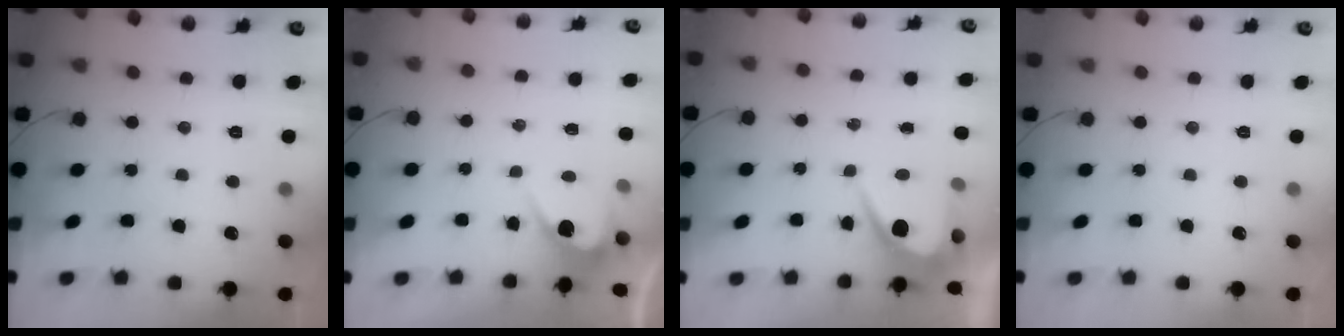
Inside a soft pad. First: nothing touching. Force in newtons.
{"total": 2.8, "press": 2.8, "slide": 0.2}
{"total": 6.2, "press": 6.2, "slide": 0.3}
{"total": 0.0}